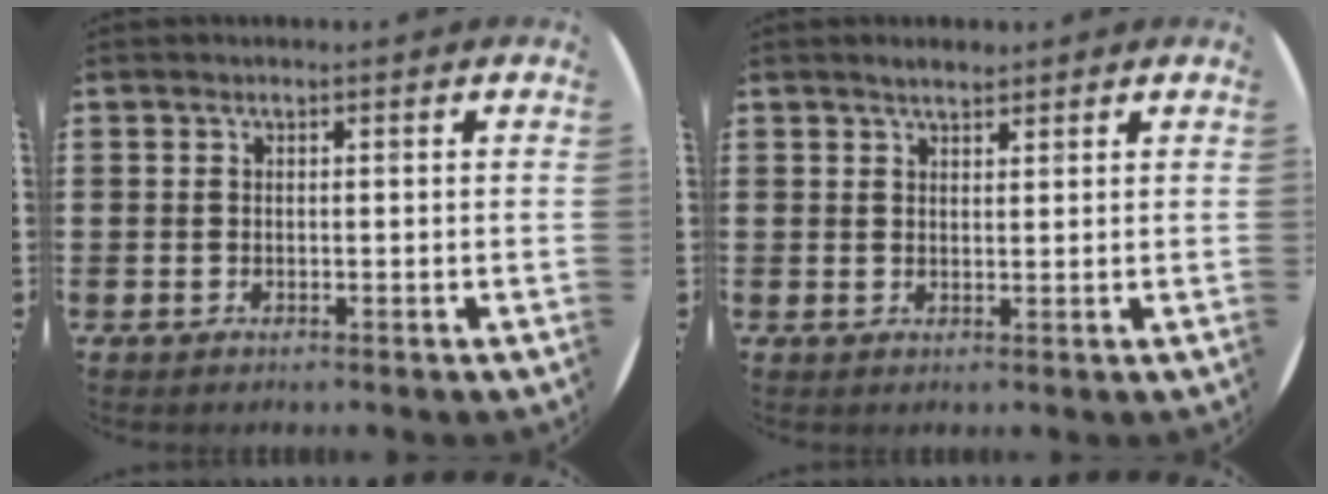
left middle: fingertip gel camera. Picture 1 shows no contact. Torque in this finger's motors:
{"motor_torque": [0.42, -0.31, 0.02, 0.01]}